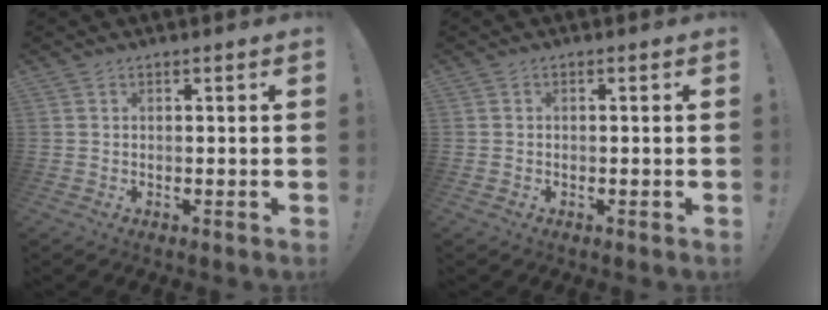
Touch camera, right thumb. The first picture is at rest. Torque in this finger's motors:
{"motor_torque": [-0.03, -0.11, -0.11, -0.04, 0.08]}